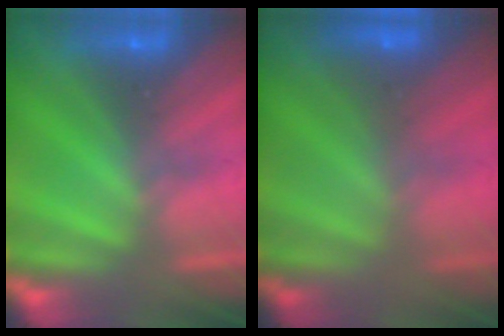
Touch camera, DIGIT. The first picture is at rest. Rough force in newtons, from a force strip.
{"total": 2.4}